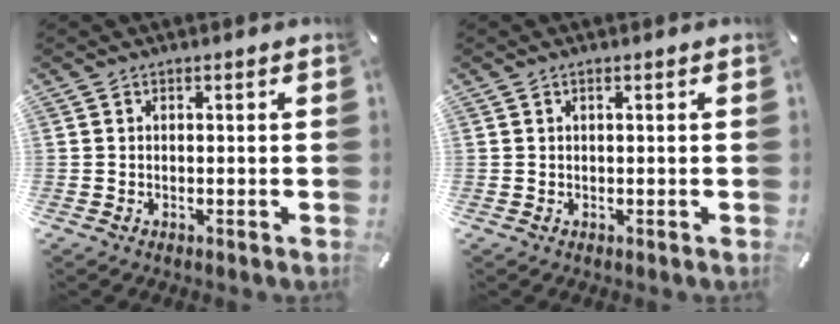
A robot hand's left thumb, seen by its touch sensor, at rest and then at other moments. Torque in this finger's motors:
{"motor_torque": [-0.14, -0.15, -0.03, -0.01, -0.01]}